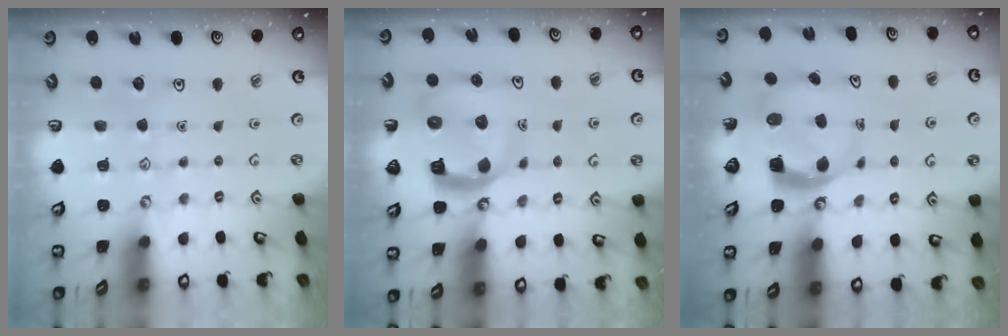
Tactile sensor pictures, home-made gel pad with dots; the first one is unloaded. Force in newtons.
{"total": 10.6, "press": 10.5, "slide": 1.3}
{"total": 5.1, "press": 5.1, "slide": 0.7}